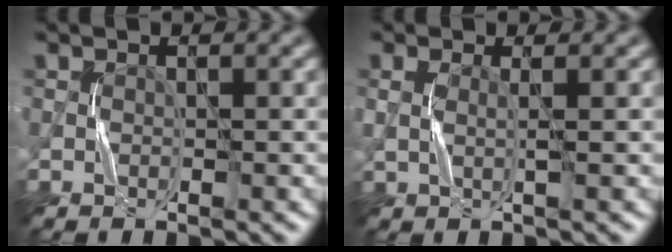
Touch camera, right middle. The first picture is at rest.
{"total": 1.1, "force": [0.4, 0.1, 1.0], "torque": [-0.021, 0.001, 0.010]}